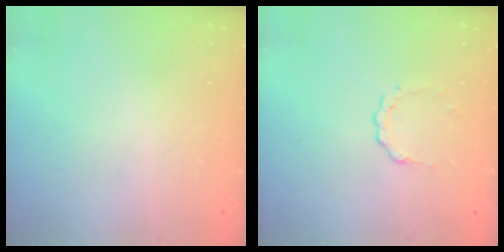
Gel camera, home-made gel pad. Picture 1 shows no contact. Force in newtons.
{"total": 2.5, "press": 2.5, "slide": 0.3}